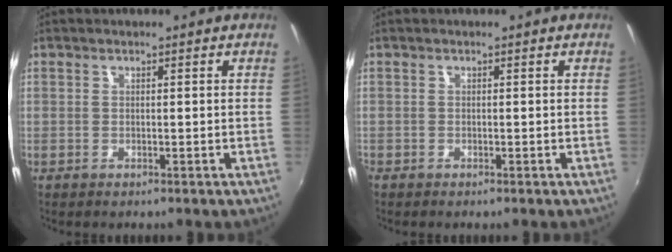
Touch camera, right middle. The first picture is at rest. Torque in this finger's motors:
{"motor_torque": [1.07, -1.07, 0.50, 0.11]}